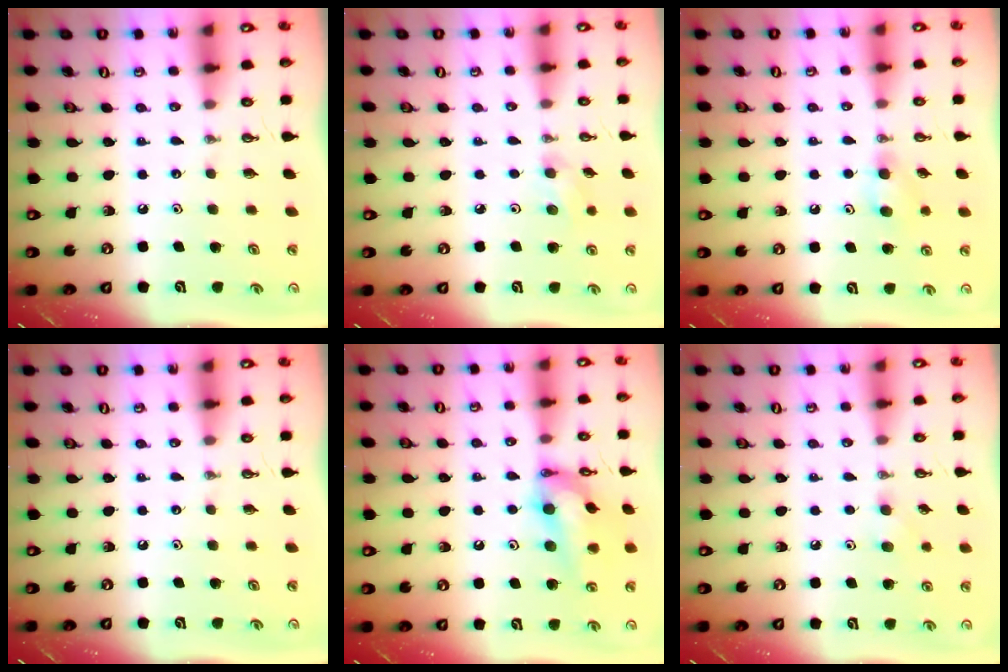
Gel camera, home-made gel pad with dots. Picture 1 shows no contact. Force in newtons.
{"total": 5.5, "press": 5.0, "slide": 2.3}
{"total": 6.3, "press": 6.2, "slide": 1.3}
{"total": 0.0}
{"total": 16.2, "press": 15.4, "slide": 5.1}
{"total": 4.6, "press": 4.6, "slide": 0.6}